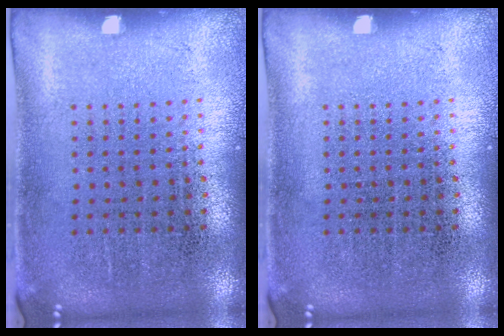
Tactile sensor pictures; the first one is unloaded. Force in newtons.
{"total": 0.0}